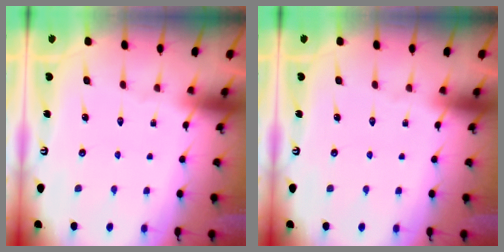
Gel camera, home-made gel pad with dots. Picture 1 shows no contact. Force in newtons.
{"total": 0.0}